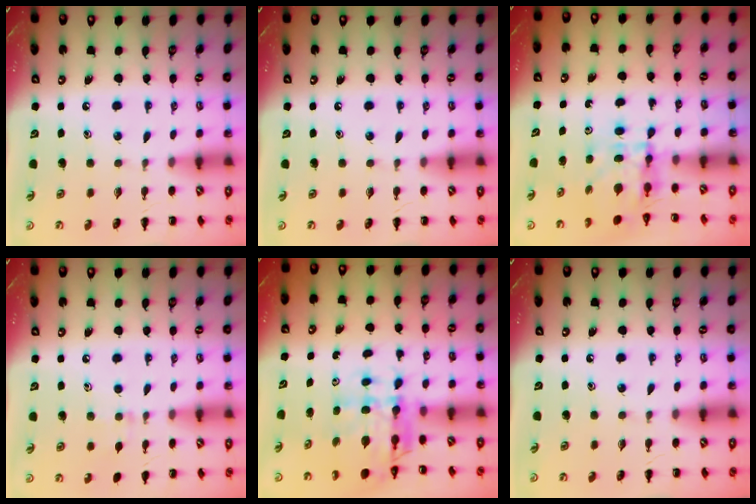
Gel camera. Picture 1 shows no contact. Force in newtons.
{"total": 0.0}
{"total": 3.9, "press": 3.8, "slide": 0.3}
{"total": 5.0, "press": 4.6, "slide": 1.9}
{"total": 6.5, "press": 6.1, "slide": 2.2}
{"total": 0.0}